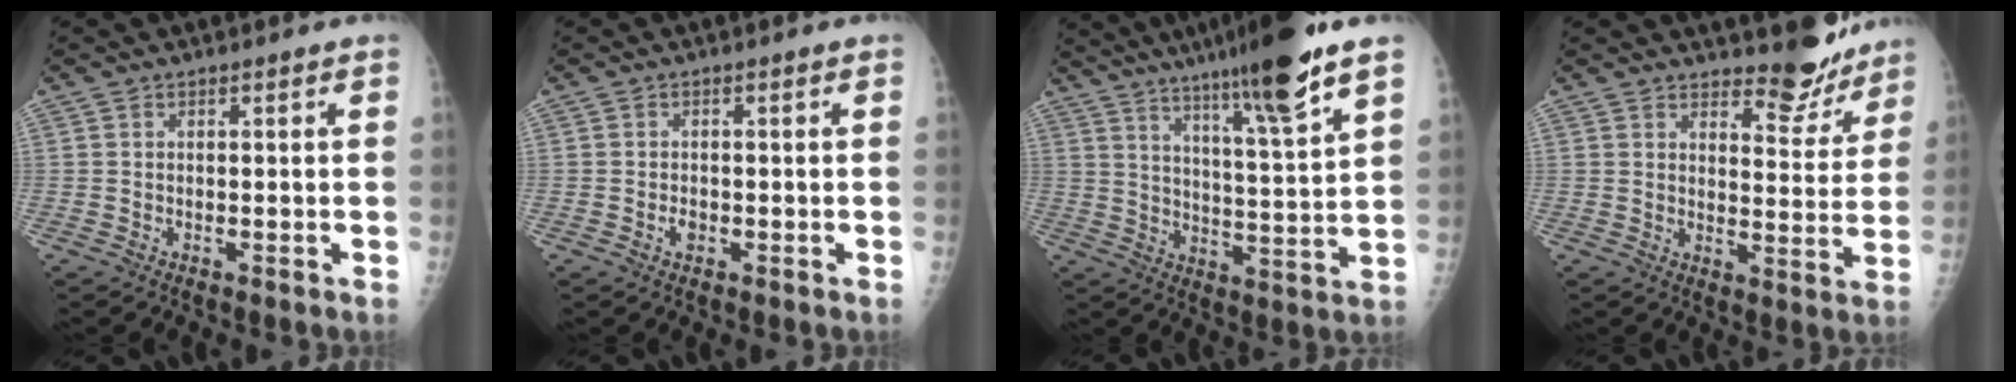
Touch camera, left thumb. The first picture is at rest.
{"total": 1.3, "force": [-0.4, 0.9, 0.9], "torque": [-0.013, 0.001, -0.005]}
{"total": 16.7, "force": [11.4, 0.2, 12.1], "torque": [-0.186, -0.047, 0.177]}
{"total": 8.6, "force": [7.7, 3.0, 2.3], "torque": [0.000, -0.072, 0.102]}